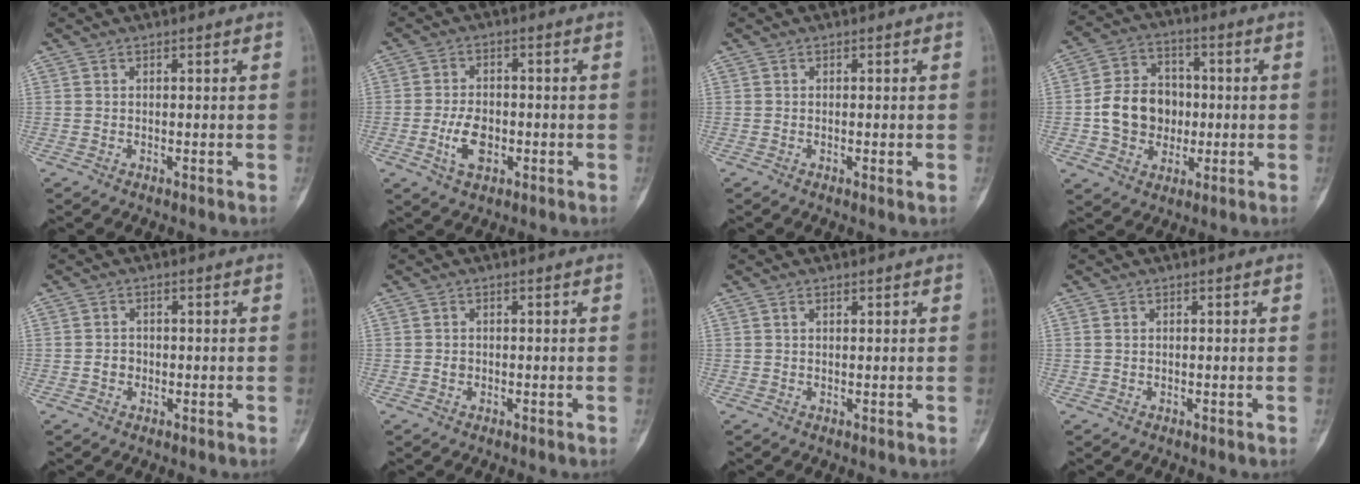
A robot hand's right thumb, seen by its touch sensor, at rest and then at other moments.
{"total": 6.5, "force": [-1.8, 4.0, 4.8], "torque": [-0.080, 0.007, -0.031]}
{"total": 1.3, "force": [-0.2, 0.2, 1.3], "torque": [-0.020, -0.004, -0.004]}
{"total": 12.6, "force": [-1.0, 10.5, 7.0], "torque": [-0.091, 0.024, -0.019]}
{"total": 1.9, "force": [-0.5, 1.7, 0.7], "torque": [-0.002, 0.008, -0.009]}
{"total": 0.9, "force": [-0.1, 0.8, 0.5], "torque": [-0.005, 0.003, -0.001]}
{"total": 0.7, "force": [0.4, 0.3, 0.4], "torque": [-0.007, -0.001, 0.007]}
{"total": 0.5, "force": [0.2, 0.4, 0.3], "torque": [-0.004, 0.002, 0.005]}